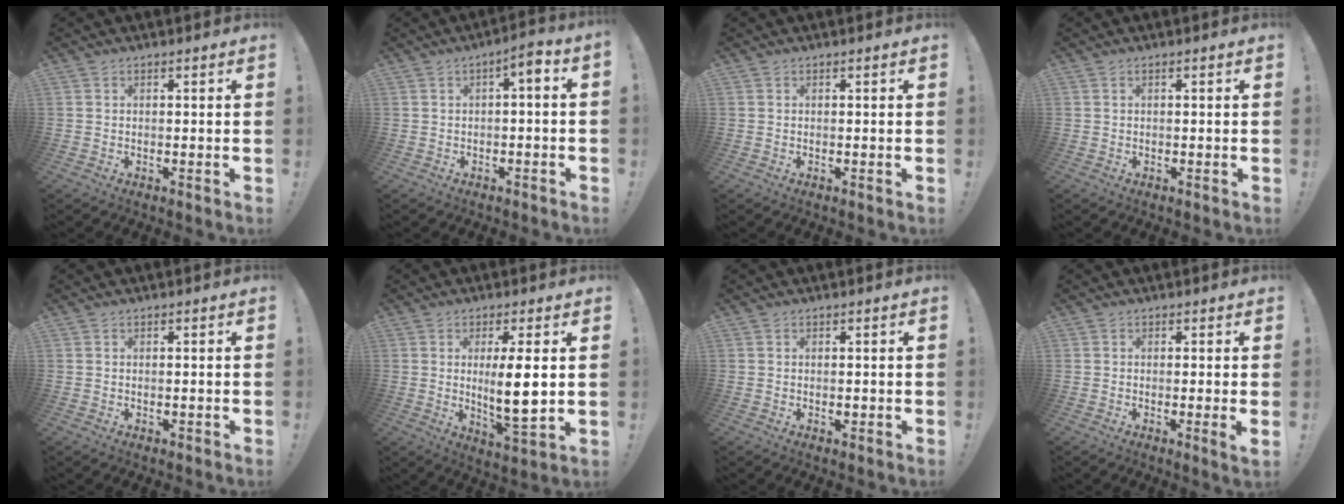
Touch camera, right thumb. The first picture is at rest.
{"total": 3.9, "force": [-0.9, 0.5, 3.7], "torque": [-0.057, 0.002, -0.020]}
{"total": 0.0}
{"total": 0.5, "force": [-0.2, -0.2, 0.4], "torque": [-0.008, -0.002, -0.004]}
{"total": 0.0}
{"total": 10.2, "force": [1.2, 1.6, 10.1], "torque": [-0.184, -0.017, 0.013]}
{"total": 0.6, "force": [-0.2, 0.5, 0.3], "torque": [-0.004, 0.002, -0.003]}
{"total": 2.8, "force": [-0.1, -0.3, 2.7], "torque": [-0.038, -0.011, -0.003]}